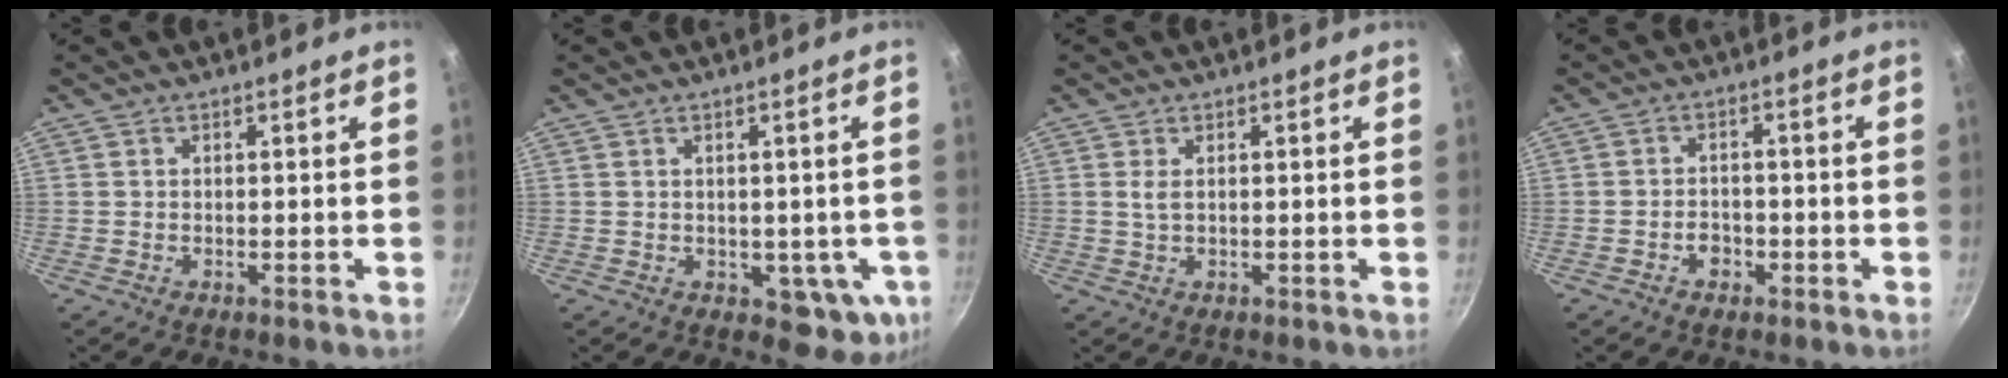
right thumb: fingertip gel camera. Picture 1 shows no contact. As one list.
[{"total": 7.2, "force": [-0.8, 4.4, 5.6], "torque": [-0.038, 0.000, -0.001]}, {"total": 1.7, "force": [0.4, 0.7, 1.4], "torque": [-0.029, -0.003, 0.010]}, {"total": 3.2, "force": [-1.5, 2.4, 1.5], "torque": [-0.009, 0.017, -0.022]}]